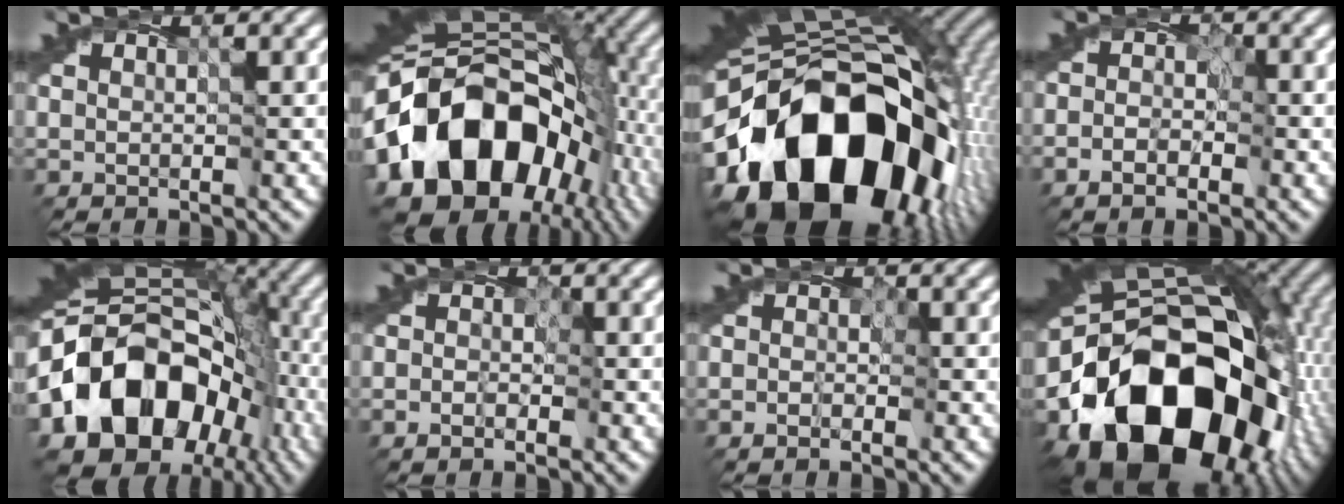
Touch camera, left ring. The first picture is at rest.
{"total": 20.0, "force": [-3.9, 13.8, 13.9], "torque": [-0.284, -0.013, -0.065]}
{"total": 20.3, "force": [-5.5, 13.4, 14.3], "torque": [-0.259, -0.026, -0.079]}
{"total": 2.4, "force": [-1.0, 1.4, 1.7], "torque": [-0.014, -0.001, -0.020]}
{"total": 19.1, "force": [-4.8, 14.0, 12.1], "torque": [-0.233, -0.001, -0.093]}
{"total": 1.5, "force": [-0.7, 0.9, 1.0], "torque": [-0.009, -0.003, -0.014]}
{"total": 1.2, "force": [-0.6, 0.7, 0.8], "torque": [-0.012, -0.003, -0.008]}
{"total": 19.2, "force": [-6.9, 13.7, 11.7], "torque": [-0.208, -0.028, -0.111]}